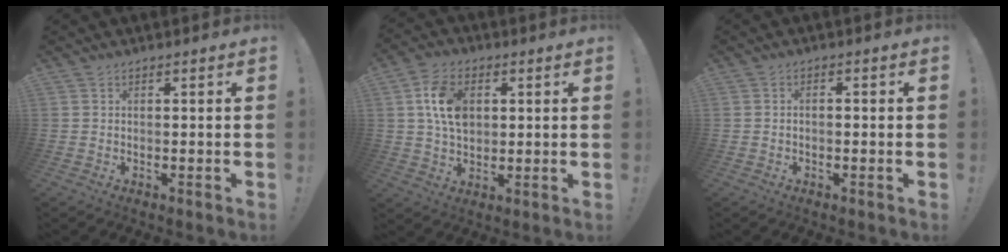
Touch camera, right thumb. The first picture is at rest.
{"total": 11.7, "force": [2.6, 8.3, 7.8], "torque": [-0.139, 0.011, 0.050]}
{"total": 1.4, "force": [-1.0, 0.4, 0.8], "torque": [-0.012, 0.004, -0.018]}